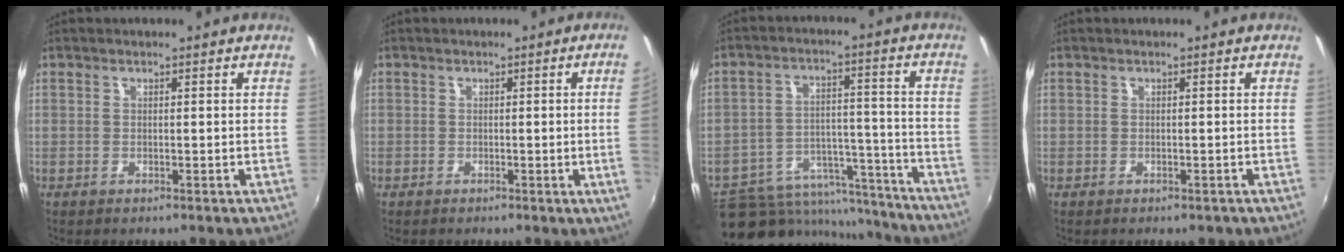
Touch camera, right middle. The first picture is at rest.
{"total": 3.9, "force": [0.2, -2.0, 3.3], "torque": [-0.052, -0.010, 0.008]}
{"total": 17.3, "force": [-14.5, 8.3, 4.6], "torque": [-0.091, 0.041, -0.188]}
{"total": 1.7, "force": [-1.1, 1.0, 0.7], "torque": [-0.015, -0.008, -0.013]}